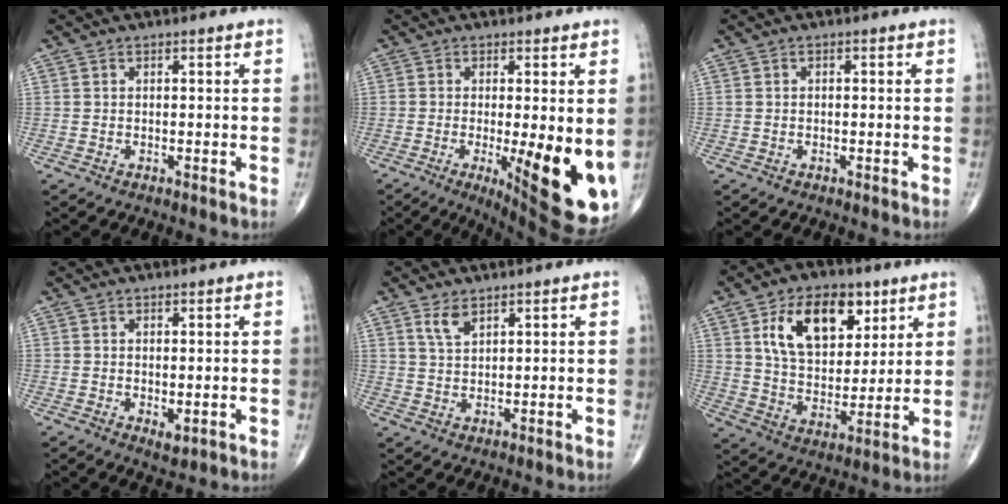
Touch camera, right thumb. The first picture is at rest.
{"total": 16.1, "force": [-3.1, 4.5, 15.2], "torque": [-0.177, -0.028, -0.025]}
{"total": 0.0}
{"total": 2.1, "force": [-0.2, 1.0, 1.8], "torque": [-0.026, -0.008, 0.001]}
{"total": 3.4, "force": [2.2, 1.5, 2.1], "torque": [-0.035, -0.011, 0.049]}
{"total": 16.8, "force": [7.0, 10.4, 11.2], "torque": [-0.141, -0.025, 0.129]}